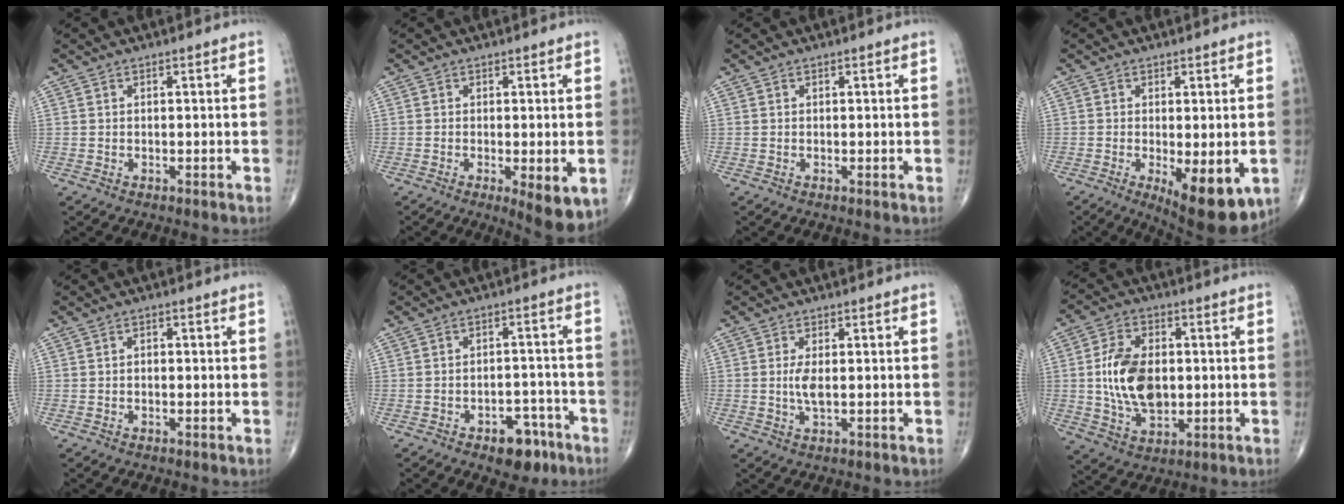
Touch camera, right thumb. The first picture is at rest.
{"total": 6.9, "force": [-2.0, 2.1, 6.2], "torque": [-0.087, -0.020, -0.026]}
{"total": 0.0}
{"total": 11.0, "force": [-3.3, 4.0, 9.7], "torque": [-0.127, -0.022, -0.037]}
{"total": 0.9, "force": [-0.1, 0.6, 0.6], "torque": [-0.005, 0.005, -0.005]}
{"total": 7.6, "force": [-4.5, 4.3, 4.3], "torque": [-0.030, 0.035, -0.059]}
{"total": 2.9, "force": [0.1, 0.9, 2.8], "torque": [-0.061, -0.008, 0.002]}
{"total": 12.9, "force": [0.2, 8.0, 10.1], "torque": [-0.172, -0.001, 0.010]}